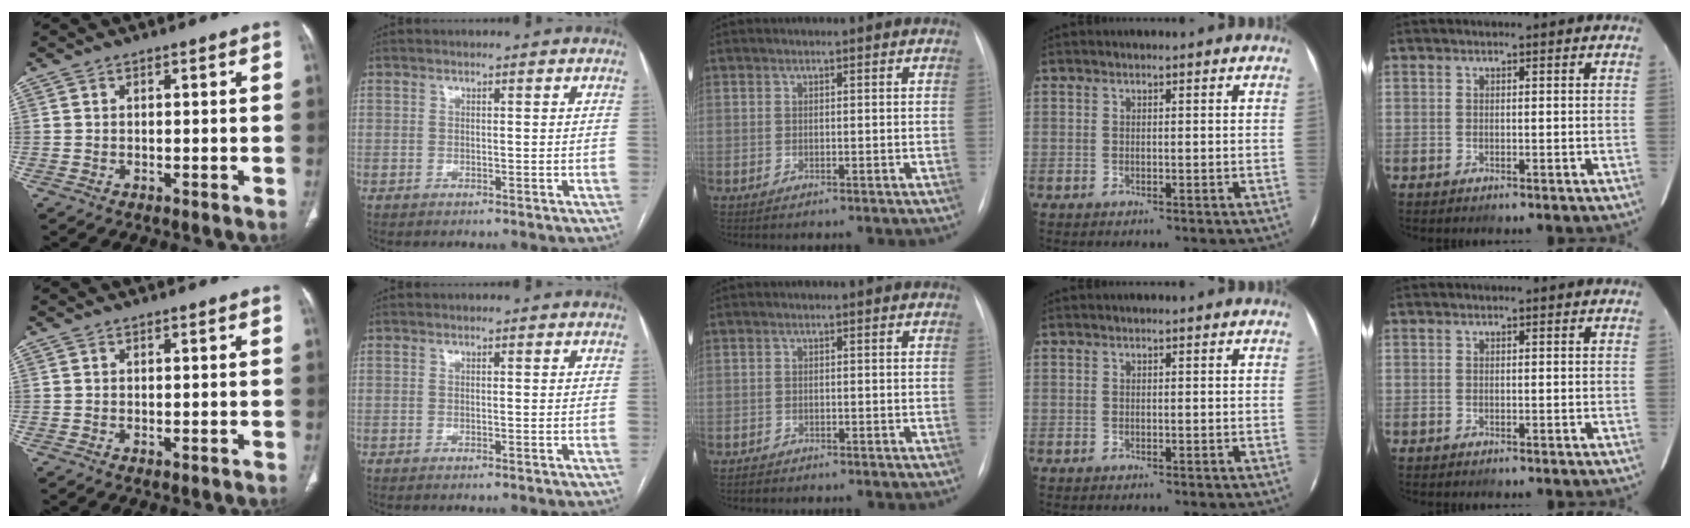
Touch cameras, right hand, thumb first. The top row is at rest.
{"middle": {"total": 0.9, "force": [-0.8, 0.5, 0.0], "torque": [-0.003, 0.001, -0.015]}}